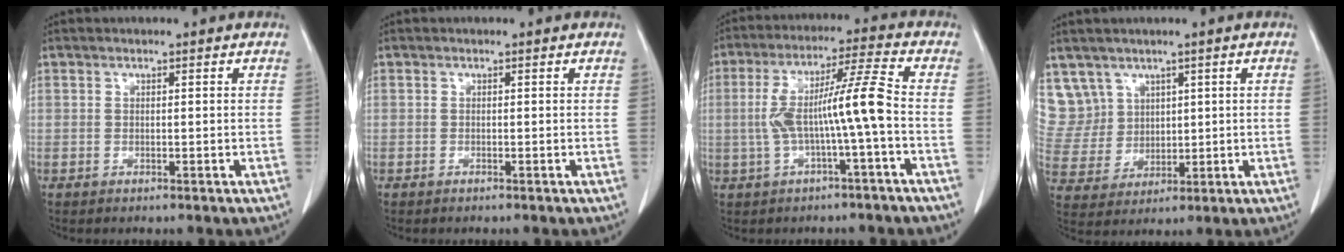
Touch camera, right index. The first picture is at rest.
{"total": 0.0}
{"total": 9.8, "force": [-1.3, -0.3, 9.7], "torque": [-0.186, 0.029, -0.024]}
{"total": 8.8, "force": [4.8, 7.3, 0.1], "torque": [-0.014, 0.029, 0.116]}